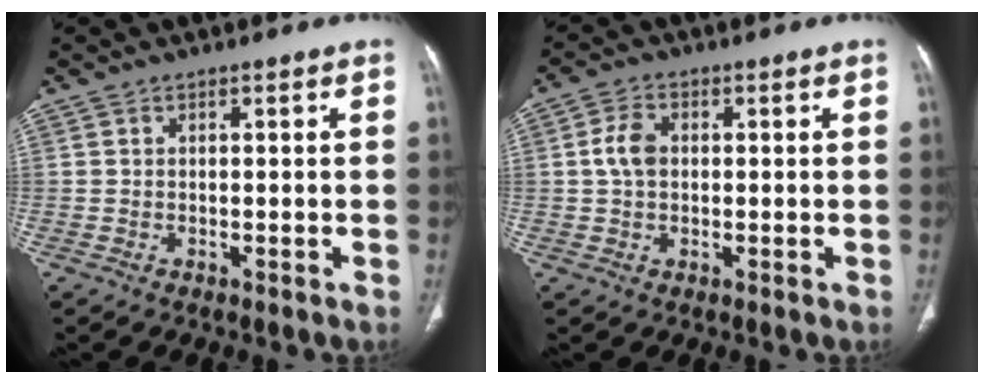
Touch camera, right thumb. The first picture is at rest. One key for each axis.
{"total": 4.7, "fx": 0.4, "fy": 3.3, "fz": 3.3, "tx": -0.067, "ty": 0.008, "tz": 0.005}